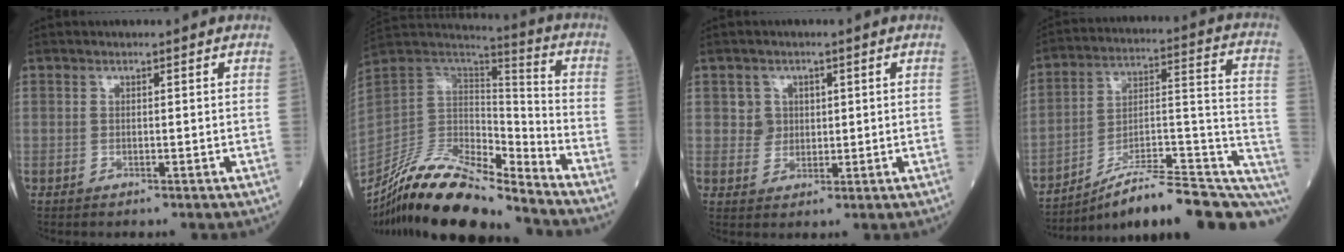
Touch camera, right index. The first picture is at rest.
{"total": 19.7, "force": [-16.8, 3.7, 9.6], "torque": [-0.191, 0.018, -0.313]}
{"total": 2.9, "force": [0.9, 2.7, 0.2], "torque": [0.001, 0.001, 0.015]}
{"total": 22.7, "force": [-17.5, 3.7, 13.9], "torque": [-0.129, 0.046, -0.259]}